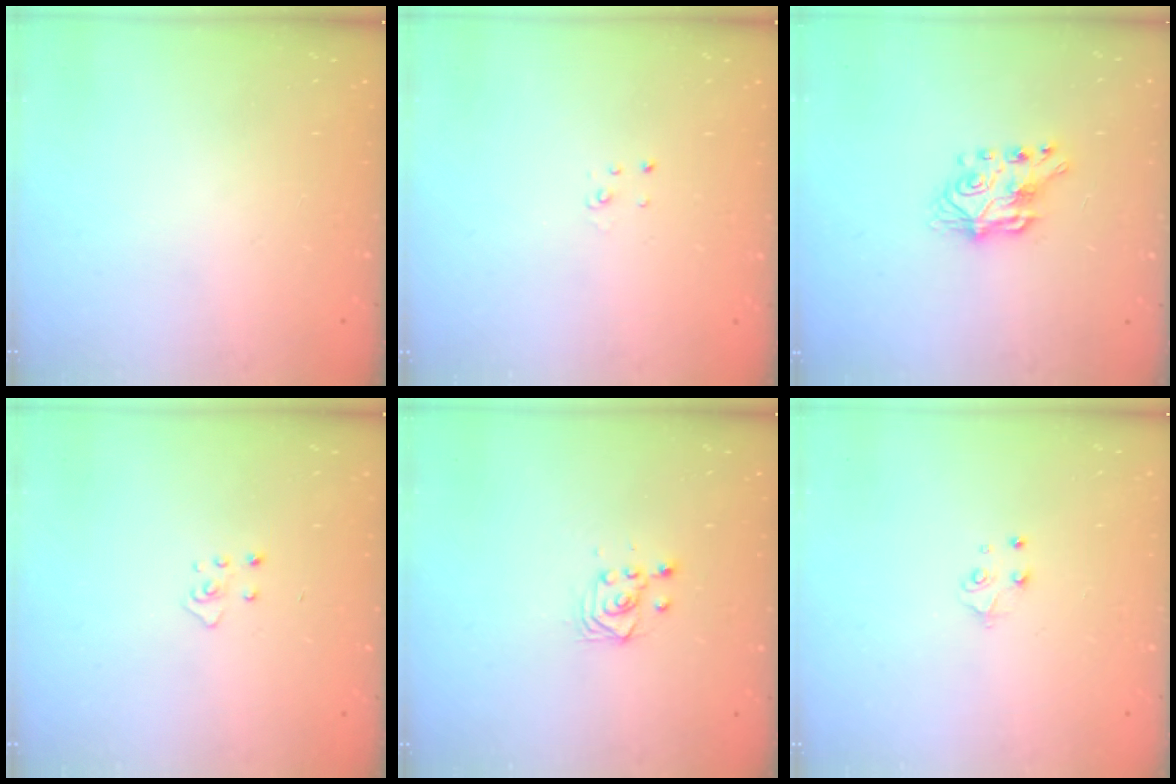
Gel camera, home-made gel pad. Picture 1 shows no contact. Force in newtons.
{"total": 2.0, "press": 2.0, "slide": 0.2}
{"total": 7.4, "press": 7.3, "slide": 0.8}
{"total": 3.7, "press": 3.6, "slide": 0.3}
{"total": 2.9, "press": 2.9, "slide": 0.6}
{"total": 4.5, "press": 4.5, "slide": 0.6}